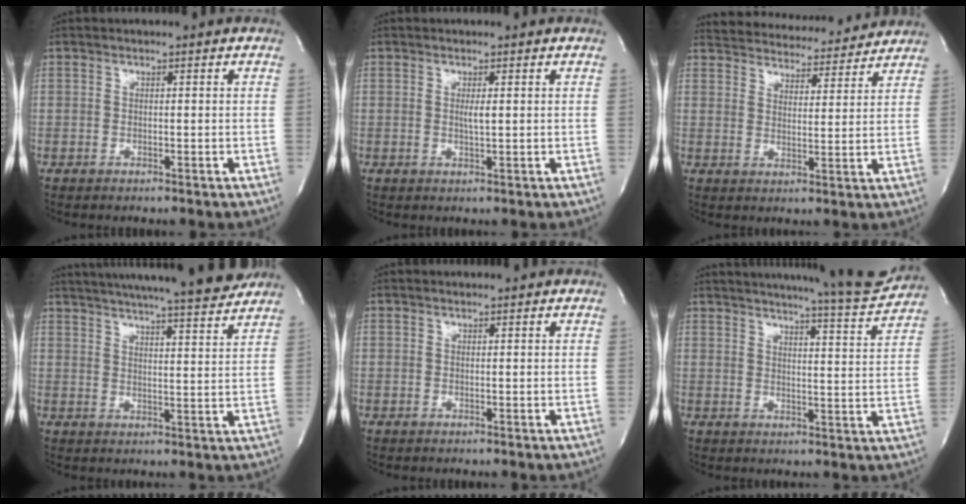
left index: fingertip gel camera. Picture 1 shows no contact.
{"total": 1.3, "force": [0.0, 0.0, 1.3], "torque": [-0.030, -0.006, 0.000]}
{"total": 15.9, "force": [15.2, 3.5, 3.0], "torque": [-0.042, 0.012, 0.200]}
{"total": 20.2, "force": [18.4, 0.4, 8.3], "torque": [-0.136, -0.024, 0.245]}
{"total": 0.0}
{"total": 15.3, "force": [14.4, -0.2, 5.3], "torque": [-0.081, -0.054, 0.175]}